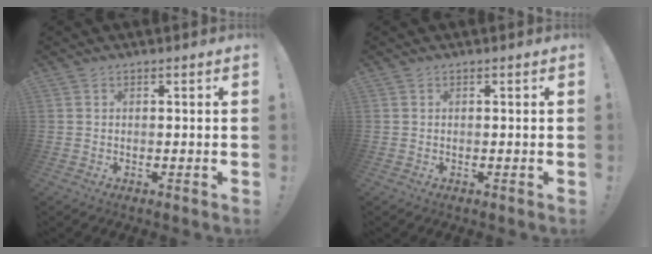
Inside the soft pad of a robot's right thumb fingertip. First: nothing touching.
{"total": 0.0}